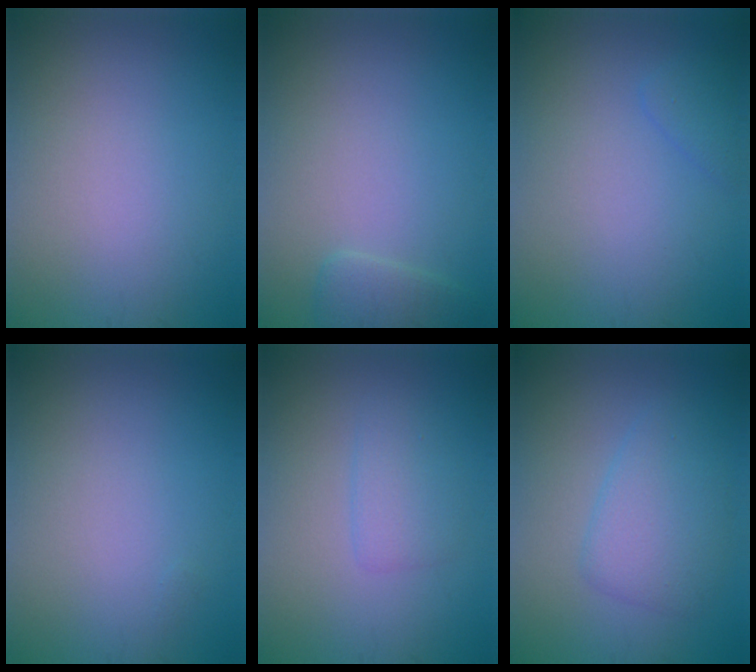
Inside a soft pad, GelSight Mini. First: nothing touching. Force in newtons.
{"total": 1.6, "press": 1.6, "slide": 0.2}
{"total": 1.2, "press": 1.2, "slide": 0.1}
{"total": 0.0}
{"total": 1.9, "press": 1.9, "slide": 0.1}
{"total": 3.5, "press": 3.5, "slide": 0.0}